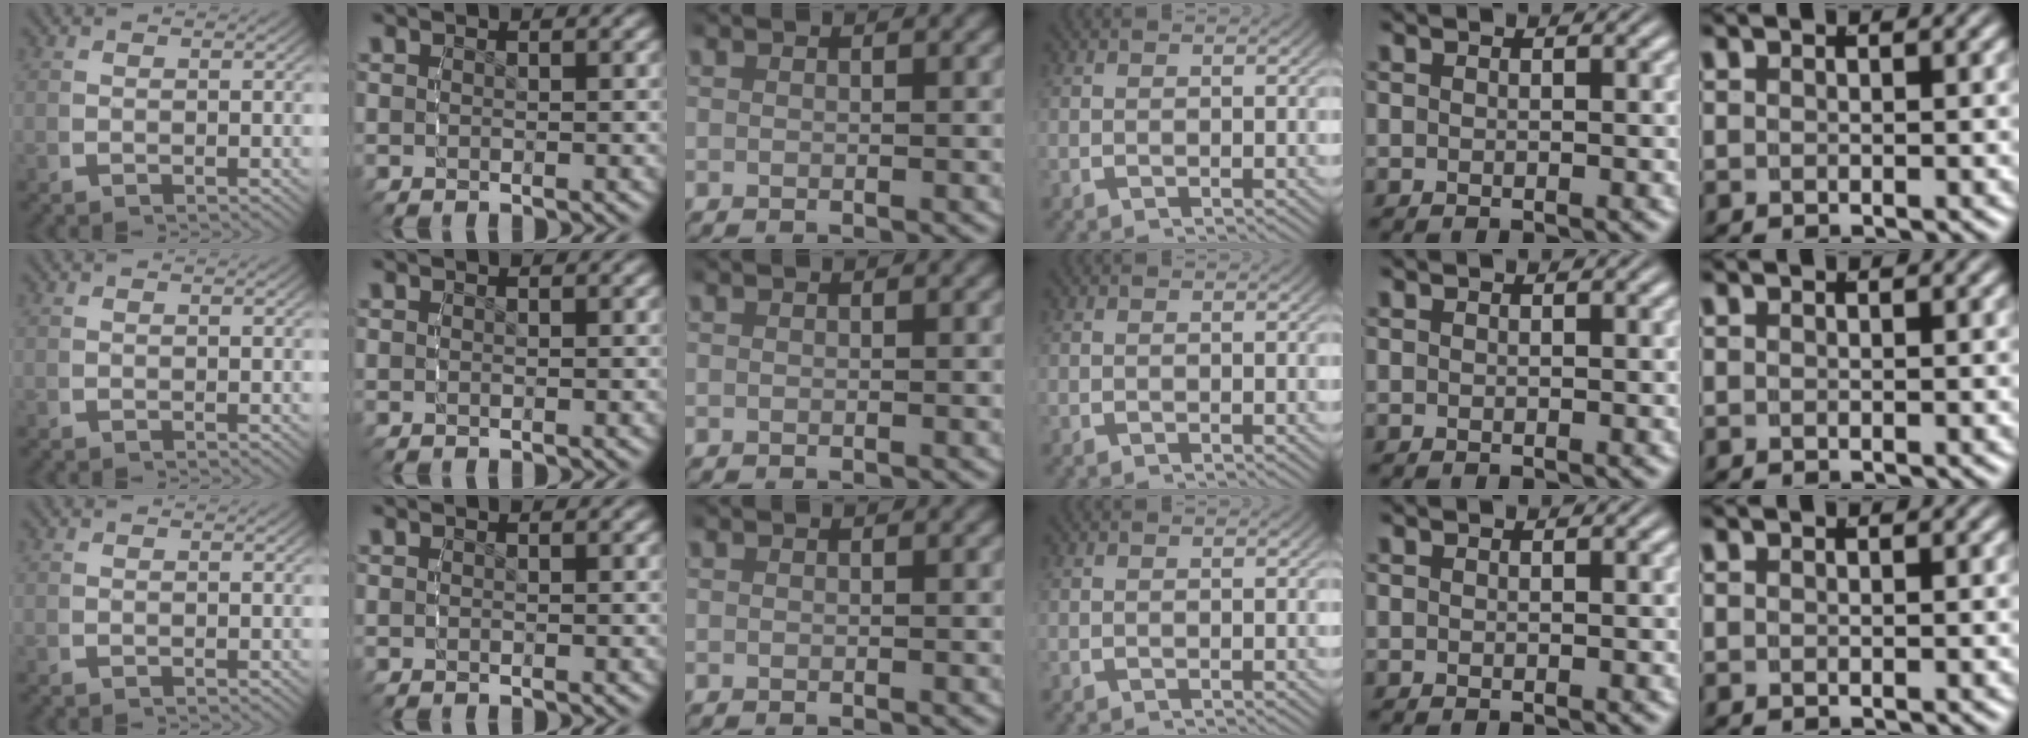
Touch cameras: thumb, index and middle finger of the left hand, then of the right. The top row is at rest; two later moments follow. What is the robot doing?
{"motion": "reach", "object": "bottle cap"}